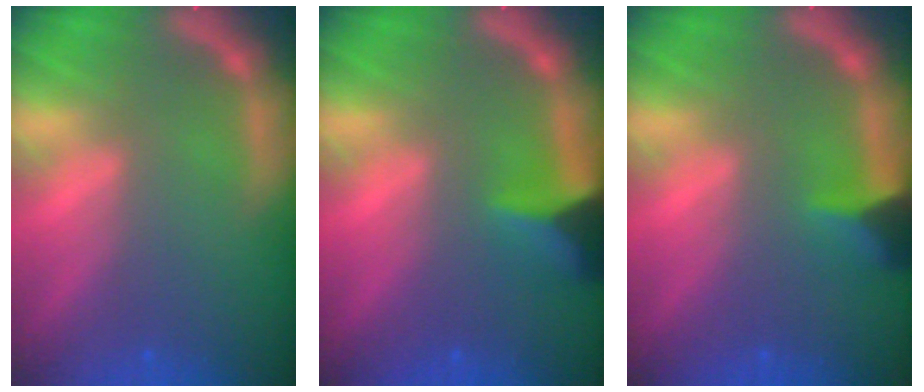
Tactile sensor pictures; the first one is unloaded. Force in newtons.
{"total": 4.4}
{"total": 2.9}